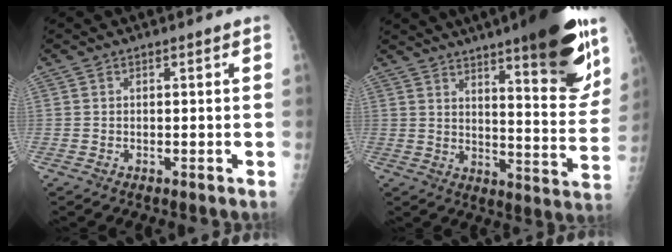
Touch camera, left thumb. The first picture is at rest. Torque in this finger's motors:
{"motor_torque": [3.22, 1.39, 1.46, -1.32, 0.33]}